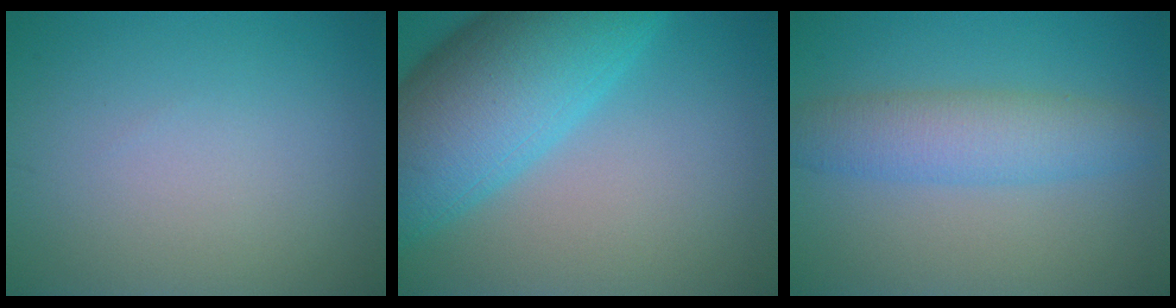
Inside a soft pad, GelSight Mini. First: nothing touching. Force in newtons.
{"total": 12.3, "press": 12.3, "slide": 0.5}
{"total": 4.5, "press": 4.5, "slide": 0.1}